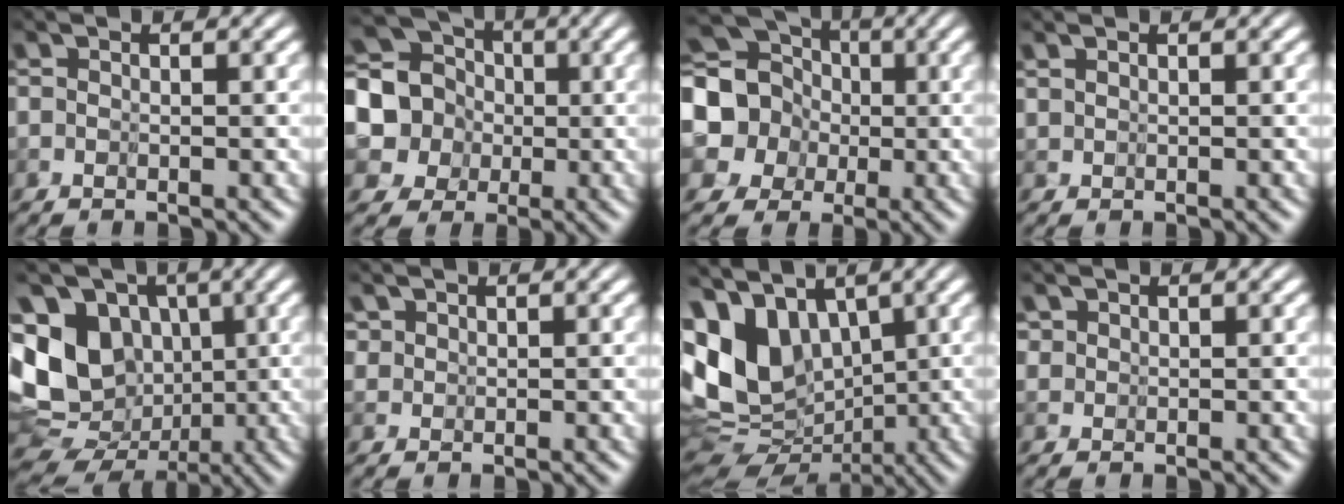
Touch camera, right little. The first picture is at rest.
{"total": 9.3, "force": [1.0, 8.5, 3.6], "torque": [-0.129, 0.008, -0.010]}
{"total": 11.9, "force": [0.4, 11.0, 4.5], "torque": [-0.157, 0.002, -0.029]}
{"total": 0.7, "force": [0.7, -0.1, 0.0], "torque": [-0.004, -0.006, 0.010]}
{"total": 11.4, "force": [0.5, 10.2, 5.2], "torque": [-0.148, 0.015, 0.002]}
{"total": 2.8, "force": [1.9, 1.7, 1.1], "torque": [-0.036, 0.012, 0.008]}
{"total": 7.5, "force": [2.1, 5.0, 5.2], "torque": [-0.129, -0.013, 0.036]}
{"total": 2.5, "force": [1.7, 1.6, 0.9], "torque": [-0.031, 0.010, 0.007]}